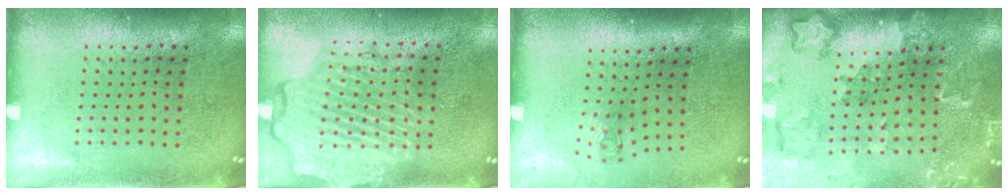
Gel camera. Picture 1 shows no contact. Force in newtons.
{"total": 4.4, "press": 4.4, "slide": 0.4}
{"total": 0.7, "press": 0.3, "slide": 0.7}
{"total": 1.8, "press": 1.8, "slide": 0.2}